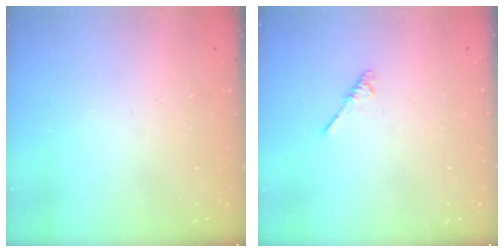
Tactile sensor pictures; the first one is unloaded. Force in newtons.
{"total": 1.9, "press": 1.9, "slide": 0.4}